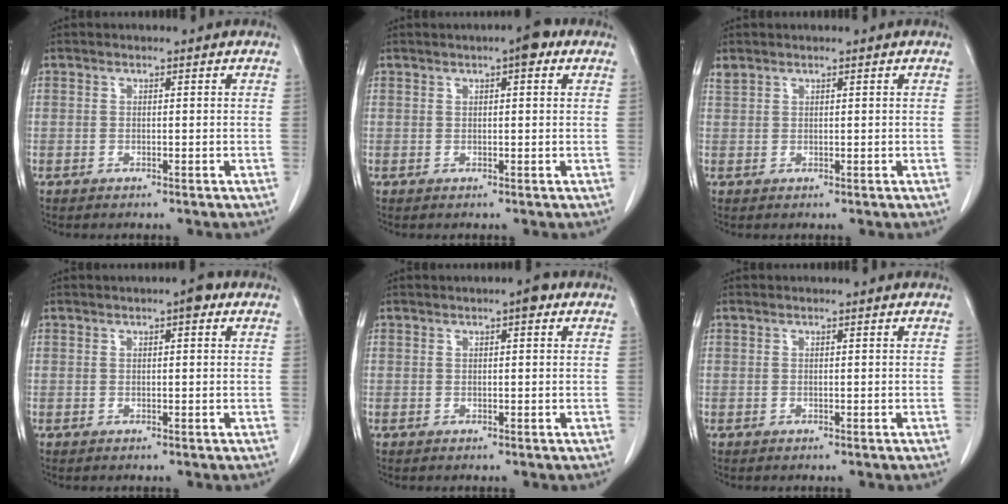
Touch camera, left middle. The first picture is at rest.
{"total": 3.1, "force": [1.7, 0.6, 2.6], "torque": [-0.040, 0.007, 0.019]}
{"total": 0.9, "force": [0.9, 0.2, 0.1], "torque": [-0.012, 0.008, 0.025]}
{"total": 2.2, "force": [1.1, 0.5, 1.8], "torque": [-0.029, 0.007, 0.012]}
{"total": 1.9, "force": [1.0, 0.4, 1.6], "torque": [-0.028, 0.005, 0.011]}
{"total": 0.0}